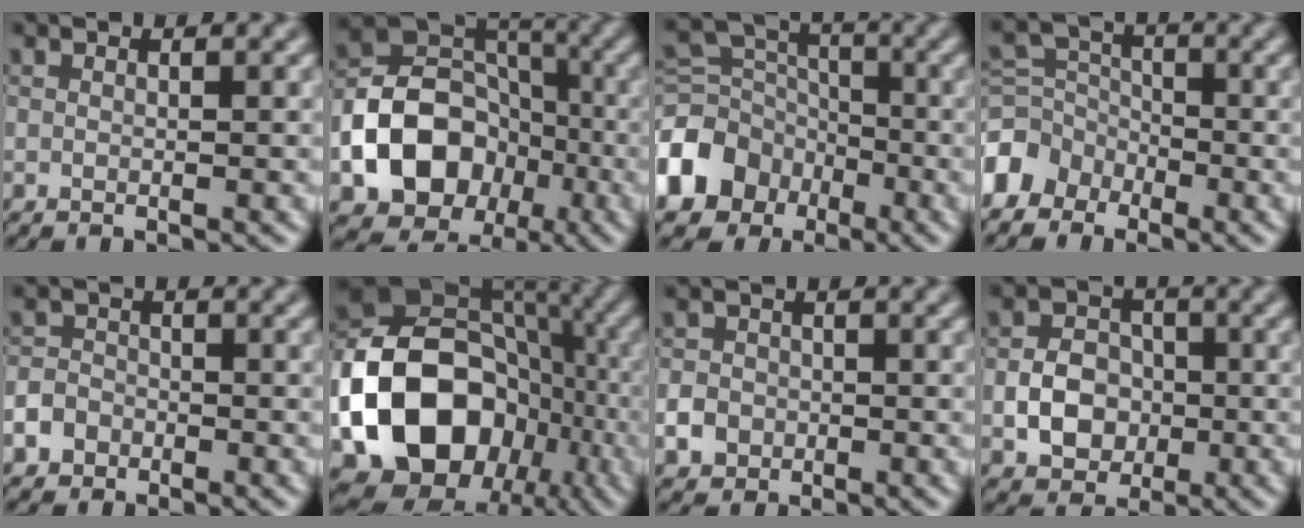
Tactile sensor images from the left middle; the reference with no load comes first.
{"total": 11.5, "force": [-3.5, 9.1, 6.2], "torque": [-0.097, -0.012, -0.077]}
{"total": 9.4, "force": [-4.9, 7.2, 3.6], "torque": [-0.095, -0.006, -0.102]}
{"total": 4.5, "force": [-2.9, 3.2, 1.2], "torque": [-0.023, 0.009, -0.071]}
{"total": 3.1, "force": [-1.8, 2.4, 0.8], "torque": [0.002, -0.005, -0.036]}
{"total": 17.3, "force": [-4.8, 13.2, 10.0], "torque": [-0.192, -0.004, -0.085]}
{"total": 2.2, "force": [-0.7, 2.0, 0.7], "torque": [-0.008, 0.001, -0.014]}
{"total": 4.2, "force": [-1.0, 3.4, 2.3], "torque": [-0.033, 0.002, -0.017]}